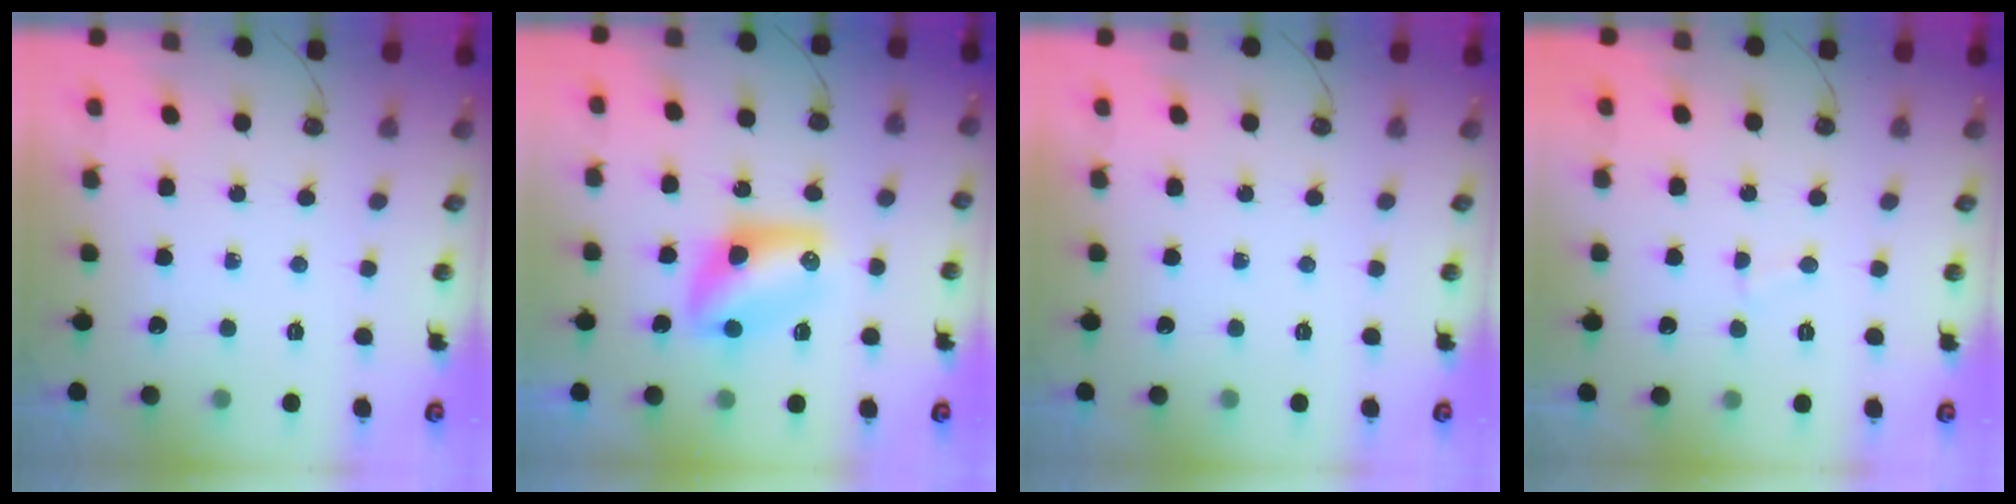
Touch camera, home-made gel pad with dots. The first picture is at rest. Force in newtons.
{"total": 8.5, "press": 8.5, "slide": 0.8}
{"total": 0.0}
{"total": 2.0, "press": 2.0, "slide": 0.2}